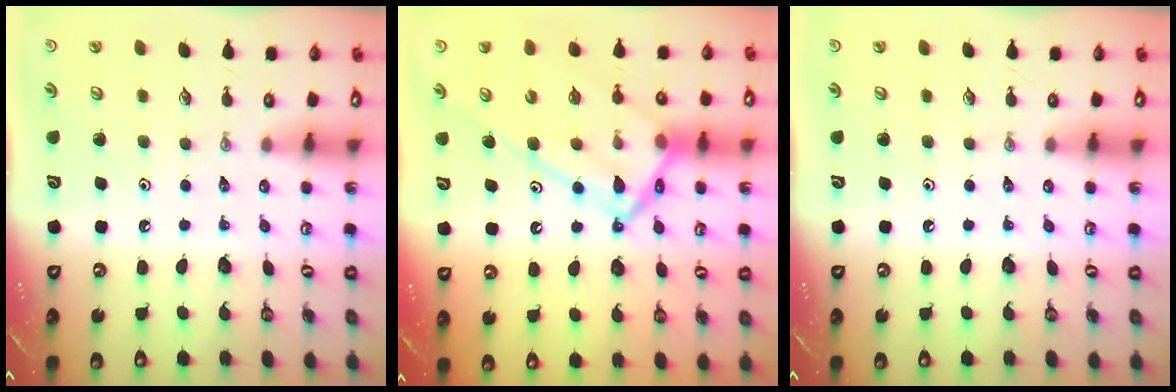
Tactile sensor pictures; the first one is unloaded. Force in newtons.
{"total": 17.9, "press": 17.8, "slide": 1.5}
{"total": 0.0}